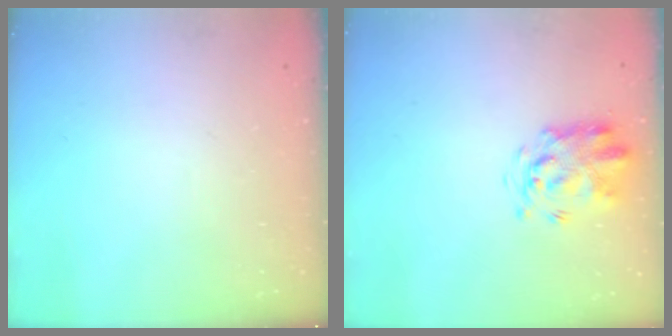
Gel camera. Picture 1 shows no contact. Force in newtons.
{"total": 3.6, "press": 3.5, "slide": 0.7}